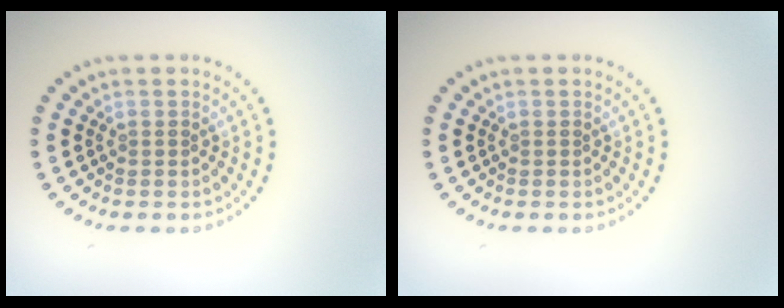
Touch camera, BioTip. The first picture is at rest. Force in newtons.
{"total": 0.0}